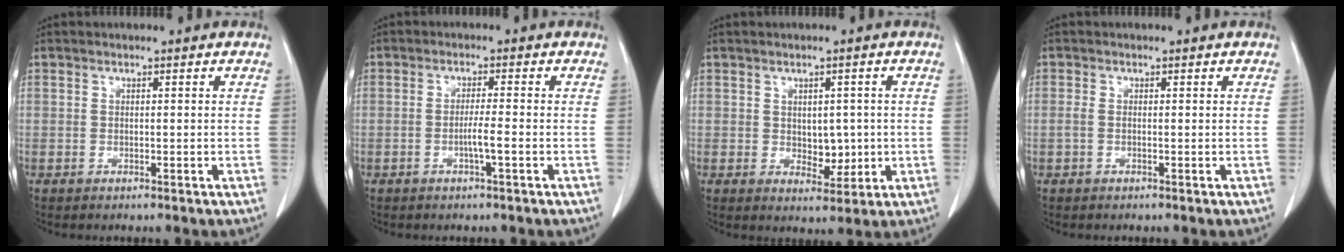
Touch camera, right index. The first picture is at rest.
{"total": 2.5, "force": [-0.8, -0.3, 2.4], "torque": [-0.041, 0.001, -0.014]}
{"total": 4.1, "force": [0.1, 2.7, 3.2], "torque": [-0.034, 0.001, 0.013]}
{"total": 0.7, "force": [0.0, 0.3, 0.6], "torque": [-0.010, 0.002, -0.001]}